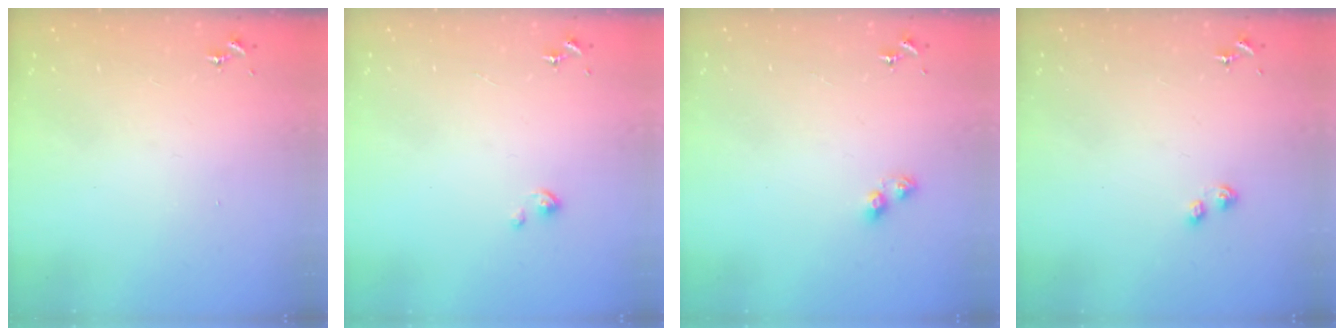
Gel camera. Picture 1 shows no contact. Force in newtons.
{"total": 1.4, "press": 1.4, "slide": 0.1}
{"total": 5.3, "press": 5.2, "slide": 0.8}
{"total": 3.0, "press": 2.9, "slide": 0.5}